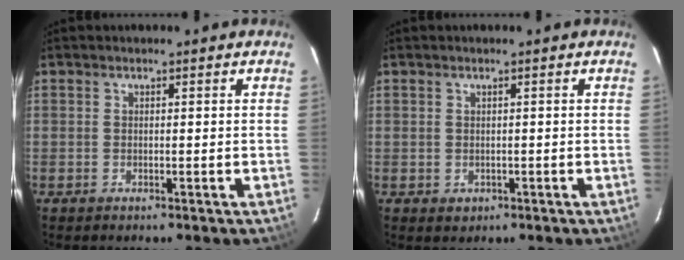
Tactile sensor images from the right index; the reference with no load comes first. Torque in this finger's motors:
{"motor_torque": [0.05, 0.02, -0.06, -0.06]}